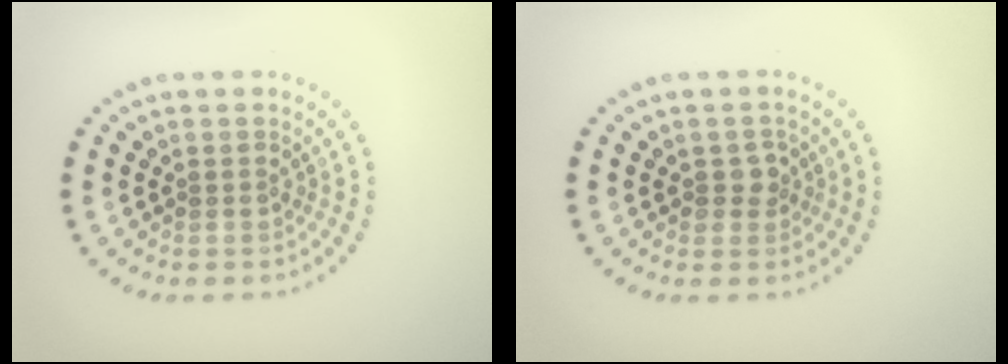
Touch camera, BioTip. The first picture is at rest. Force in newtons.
{"total": 1.7, "press": 1.6, "slide": 0.5}